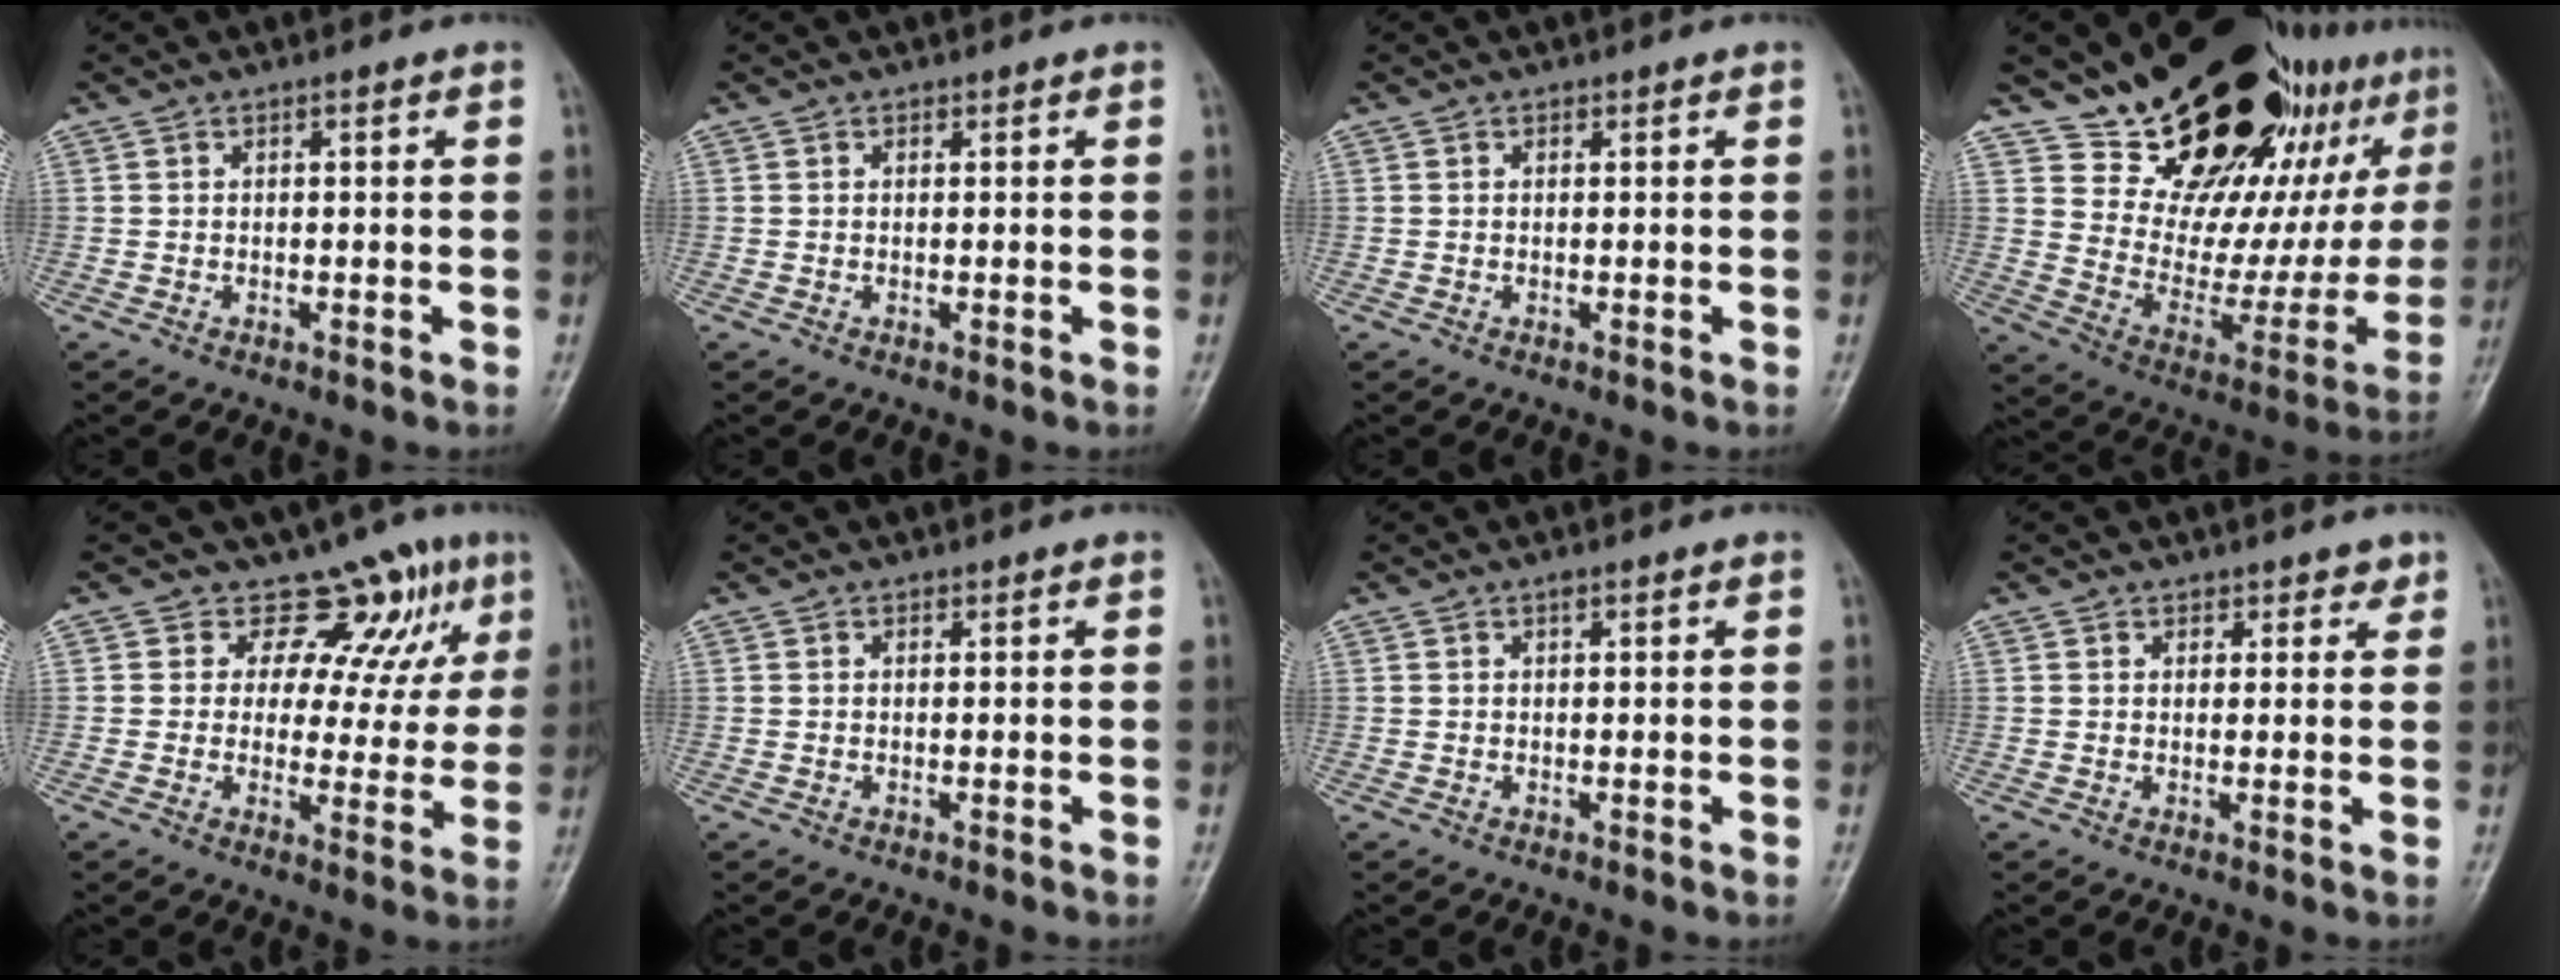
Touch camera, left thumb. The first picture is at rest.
{"total": 0.0}
{"total": 0.0}
{"total": 30.4, "force": [19.3, 14.3, 18.6], "torque": [-0.227, -0.089, 0.299]}
{"total": 10.4, "force": [6.8, 6.1, 4.9], "torque": [-0.024, -0.037, 0.077]}
{"total": 0.0}
{"total": 0.7, "force": [0.4, 0.3, 0.5], "torque": [-0.006, -0.001, 0.005]}
{"total": 2.5, "force": [1.7, 1.7, 0.3], "torque": [0.024, -0.008, 0.018]}